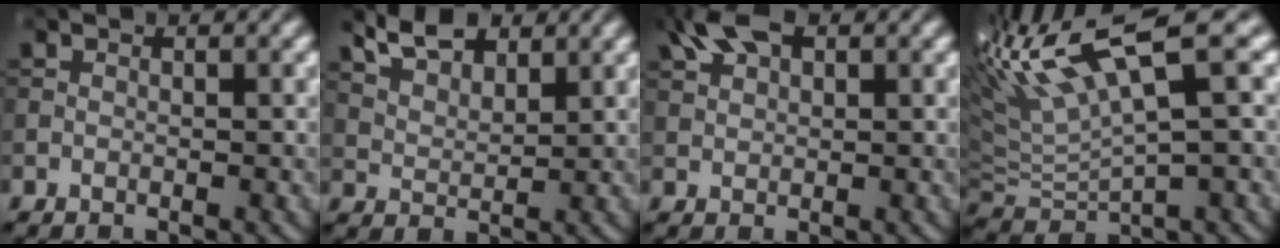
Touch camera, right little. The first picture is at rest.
{"total": 5.0, "force": [3.6, 2.2, 2.8], "torque": [-0.053, 0.008, 0.062]}
{"total": 4.5, "force": [2.5, 2.3, 3.0], "torque": [-0.064, 0.015, 0.048]}
{"total": 9.7, "force": [4.1, 2.3, 8.4], "torque": [-0.168, 0.024, 0.076]}